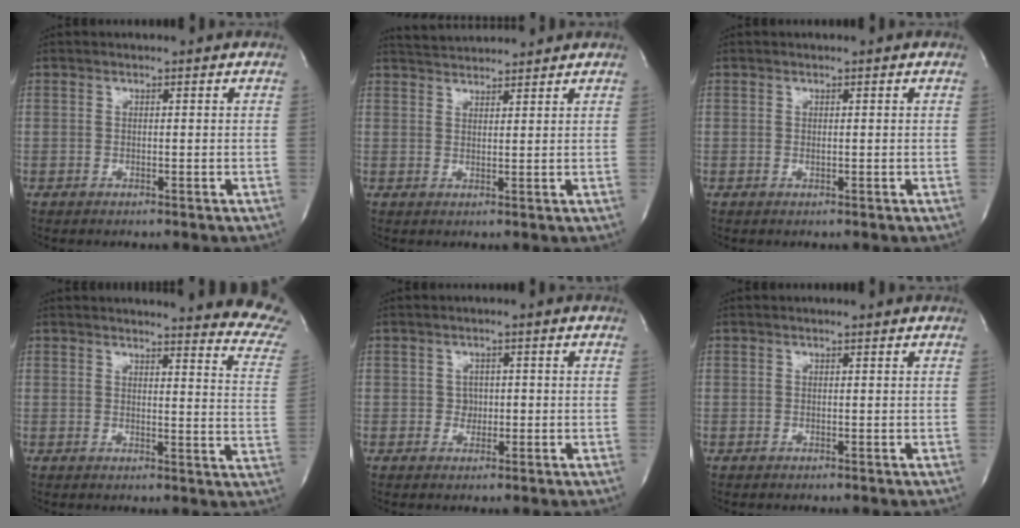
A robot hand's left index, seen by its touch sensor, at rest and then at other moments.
{"total": 5.2, "force": [5.1, 0.3, 0.8], "torque": [-0.022, 0.028, 0.085]}
{"total": 0.0}
{"total": 16.1, "force": [15.4, 1.0, 4.9], "torque": [-0.042, -0.114, 0.142]}
{"total": 1.7, "force": [-0.2, 1.5, 0.7], "torque": [-0.008, 0.005, 0.000]}
{"total": 0.0}